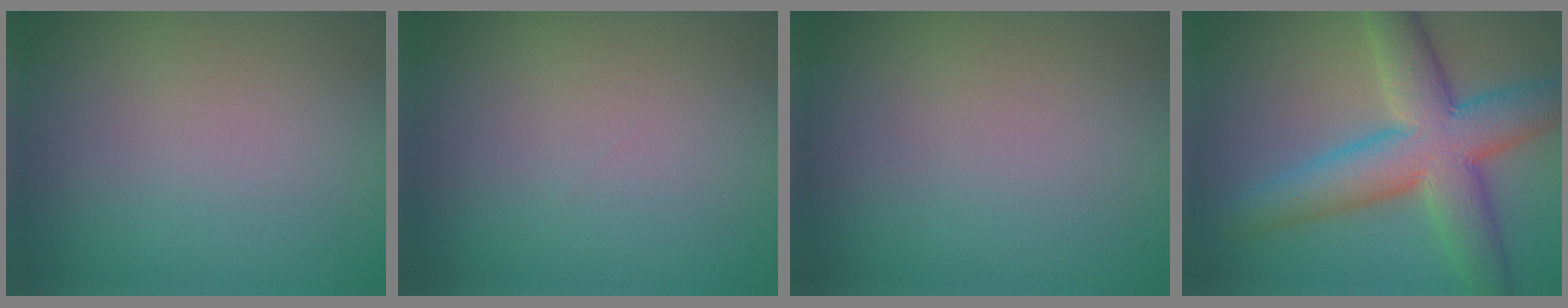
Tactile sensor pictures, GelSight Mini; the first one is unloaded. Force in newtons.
{"total": 0.0}
{"total": 0.0}
{"total": 9.7, "press": 9.7, "slide": 0.6}